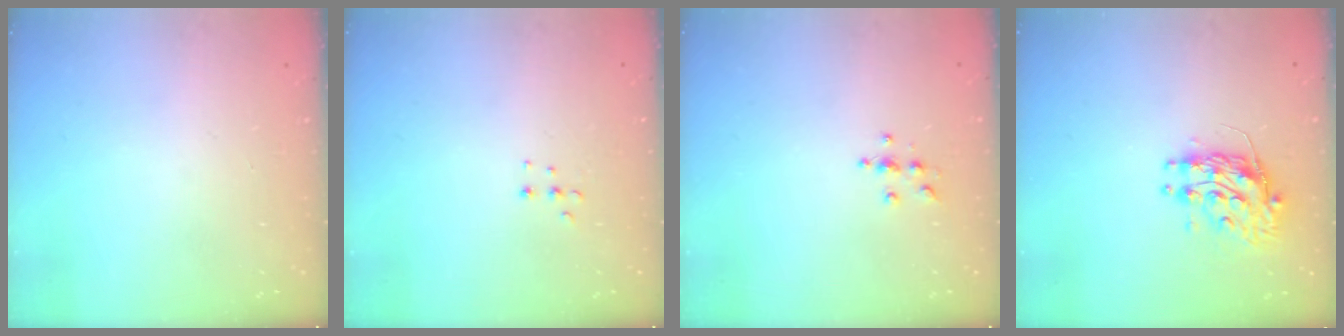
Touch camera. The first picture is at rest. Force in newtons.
{"total": 3.6, "press": 3.5, "slide": 0.9}
{"total": 4.6, "press": 4.5, "slide": 0.5}
{"total": 10.0, "press": 9.9, "slide": 0.8}